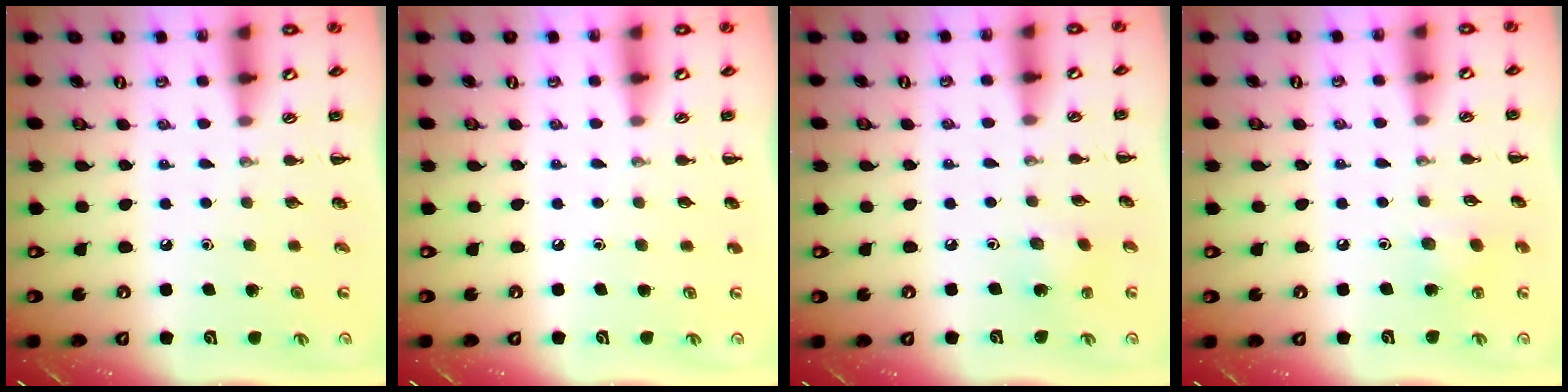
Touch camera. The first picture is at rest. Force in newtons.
{"total": 0.0}
{"total": 1.6, "press": 1.5, "slide": 0.6}
{"total": 3.8, "press": 3.7, "slide": 1.1}